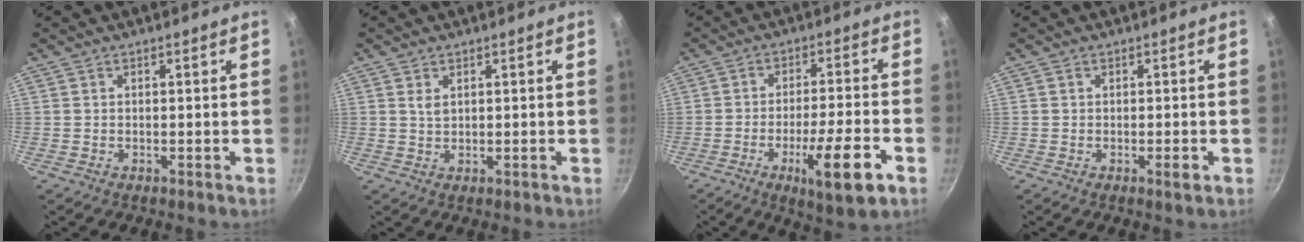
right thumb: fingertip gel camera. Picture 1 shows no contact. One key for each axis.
{"total": 1.8, "fx": 0.8, "fy": 0.9, "fz": 1.3, "tx": -0.023, "ty": -0.006, "tz": 0.016}
{"total": 12.5, "fx": -5.4, "fy": 2.3, "fz": 11.0, "tx": -0.172, "ty": 0.018, "tz": -0.081}
{"total": 1.8, "fx": -0.6, "fy": 0.5, "fz": 1.6, "tx": -0.025, "ty": 0.003, "tz": -0.010}